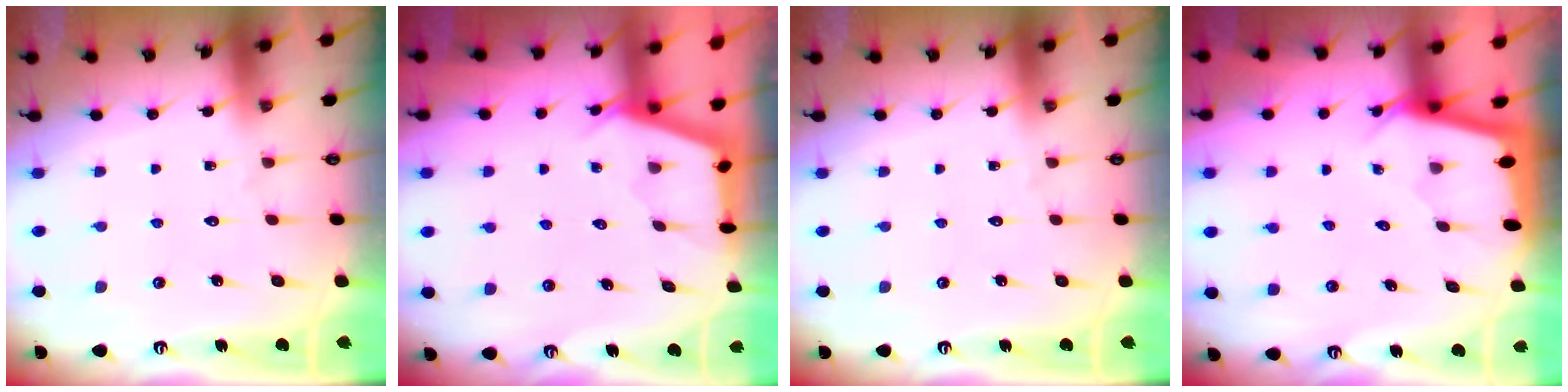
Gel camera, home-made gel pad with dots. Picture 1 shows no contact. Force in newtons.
{"total": 2.9, "press": 2.9, "slide": 0.3}
{"total": 0.0}
{"total": 2.2, "press": 2.2, "slide": 0.1}